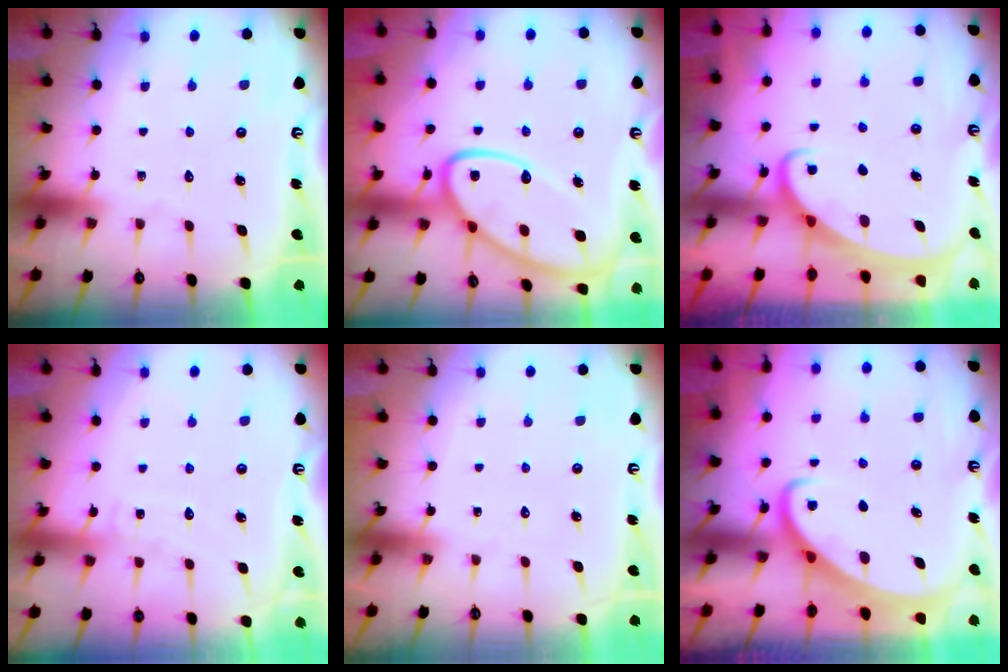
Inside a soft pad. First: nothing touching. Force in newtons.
{"total": 19.5, "press": 19.4, "slide": 1.8}
{"total": 2.1, "press": 2.1, "slide": 0.3}
{"total": 4.9, "press": 4.8, "slide": 0.5}
{"total": 0.0}
{"total": 2.6, "press": 2.6, "slide": 0.3}